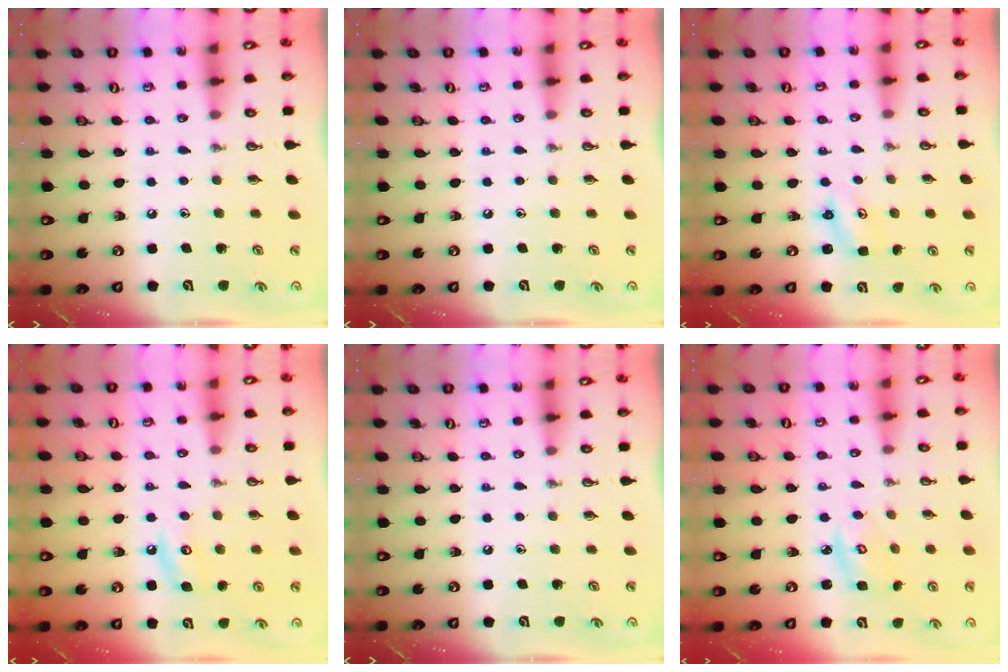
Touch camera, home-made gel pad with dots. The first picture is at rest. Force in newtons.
{"total": 0.0}
{"total": 2.8, "press": 2.8, "slide": 0.3}
{"total": 6.5, "press": 6.5, "slide": 0.3}
{"total": 0.0}
{"total": 4.2, "press": 4.2, "slide": 0.2}